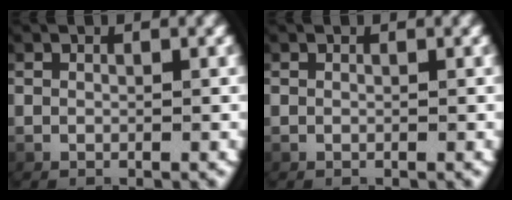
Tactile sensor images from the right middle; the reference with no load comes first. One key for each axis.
{"total": 0.0}